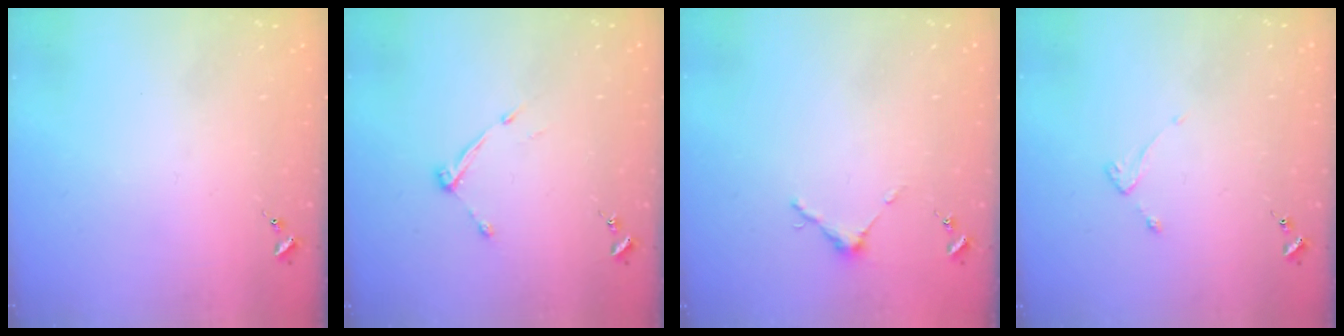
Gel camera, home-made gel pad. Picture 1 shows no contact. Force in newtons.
{"total": 5.1, "press": 5.1, "slide": 0.6}
{"total": 3.7, "press": 3.7, "slide": 0.3}
{"total": 2.2, "press": 2.1, "slide": 0.4}